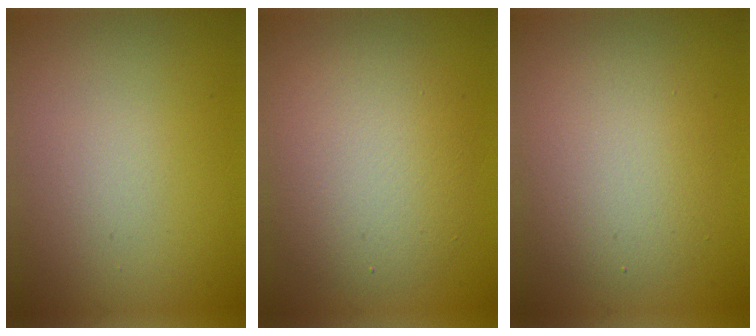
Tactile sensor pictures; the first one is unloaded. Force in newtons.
{"total": 6.1, "press": 6.1, "slide": 0.1}
{"total": 4.4, "press": 4.4, "slide": 0.3}